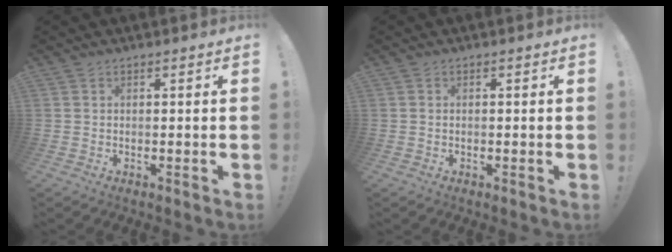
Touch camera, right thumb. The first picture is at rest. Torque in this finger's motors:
{"motor_torque": [-0.14, -0.19, -0.12, 0.07, -0.02]}